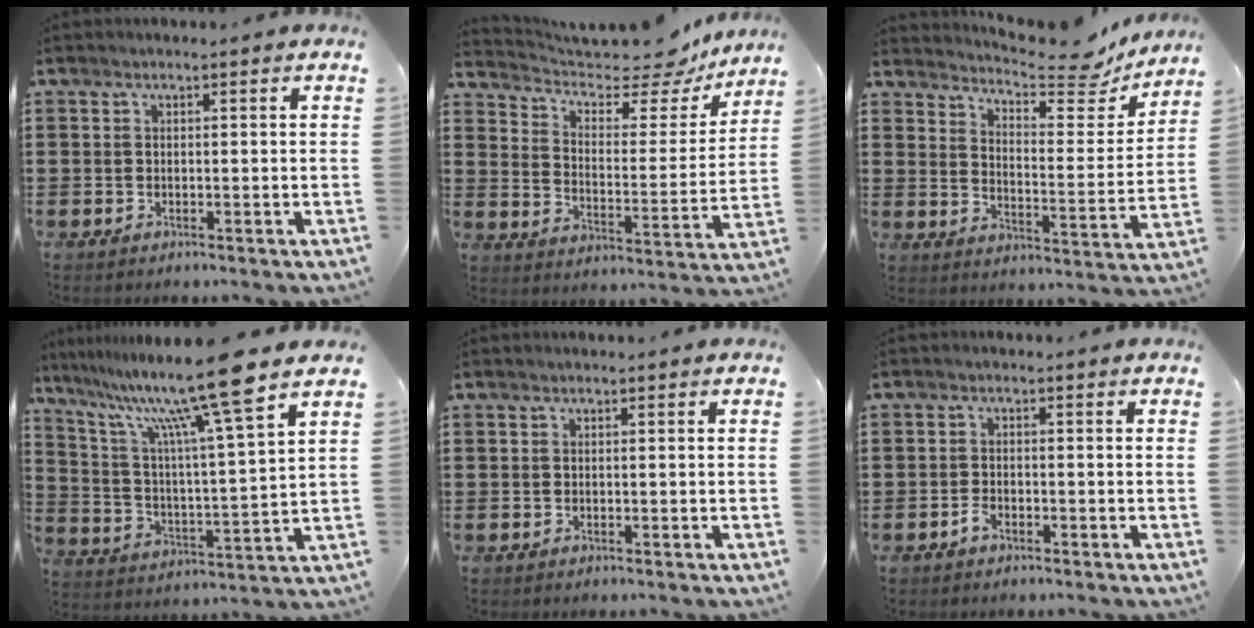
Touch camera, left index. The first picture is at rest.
{"total": 7.1, "force": [6.1, 1.9, 3.0], "torque": [-0.072, -0.046, 0.101]}
{"total": 7.4, "force": [6.9, 0.7, 2.6], "torque": [-0.051, -0.060, 0.112]}
{"total": 13.8, "force": [10.2, -0.2, 9.3], "torque": [-0.197, -0.064, 0.158]}
{"total": 0.0}
{"total": 1.7, "force": [-1.1, 0.7, 1.0], "torque": [-0.022, -0.001, -0.021]}